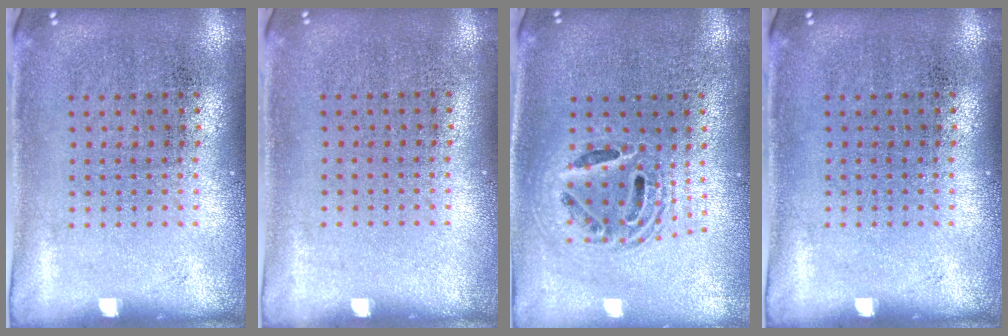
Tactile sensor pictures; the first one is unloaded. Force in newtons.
{"total": 0.0}
{"total": 1.8, "press": 1.5, "slide": 1.1}
{"total": 0.0}